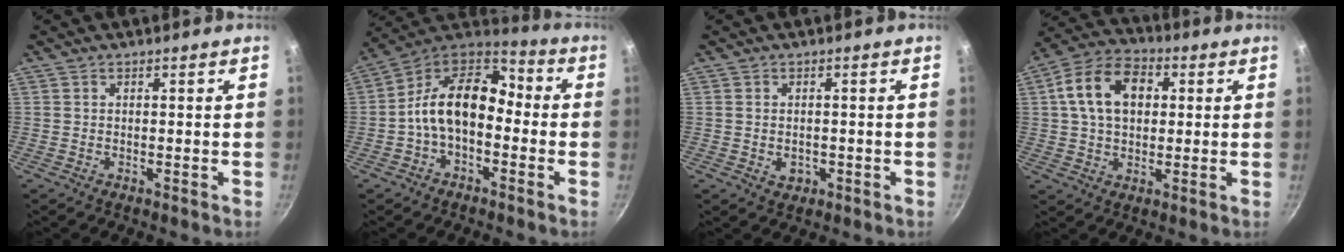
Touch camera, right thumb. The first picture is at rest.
{"total": 14.7, "force": [-2.1, 9.6, 11.0], "torque": [-0.167, 0.054, -0.060]}
{"total": 2.5, "force": [-0.6, 2.0, 1.4], "torque": [-0.020, 0.001, -0.005]}
{"total": 13.3, "force": [2.7, 9.2, 9.2], "torque": [-0.139, 0.018, 0.032]}